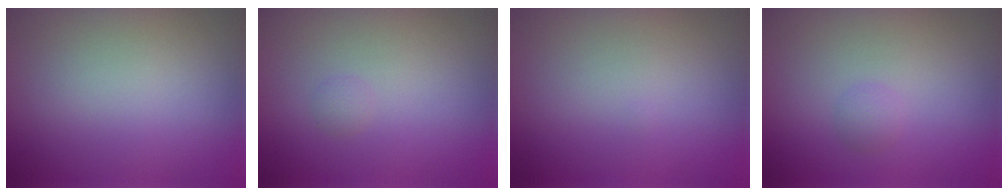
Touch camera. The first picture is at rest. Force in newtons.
{"total": 0.6, "press": 0.6, "slide": 0.1}
{"total": 0.0}
{"total": 1.0, "press": 1.0, "slide": 0.0}